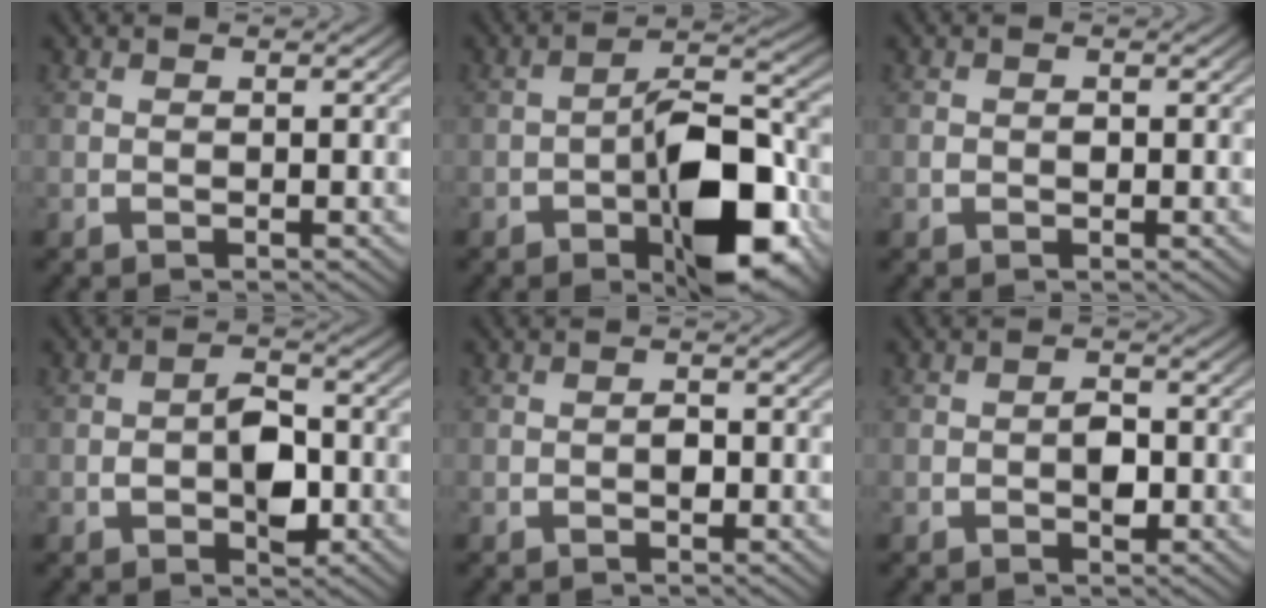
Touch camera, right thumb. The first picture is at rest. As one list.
[{"total": 10.3, "force": [-2.4, 5.6, 8.4], "torque": [-0.134, -0.026, -0.028]}, {"total": 0.8, "force": [-0.2, 0.7, 0.4], "torque": [-0.012, -0.002, -0.002]}, {"total": 4.8, "force": [-0.7, 3.3, 3.5], "torque": [-0.063, -0.015, -0.002]}, {"total": 1.2, "force": [-0.3, 0.9, 0.8], "torque": [-0.019, -0.002, -0.004]}, {"total": 2.3, "force": [-0.4, 1.6, 1.6], "torque": [-0.031, -0.006, -0.002]}]